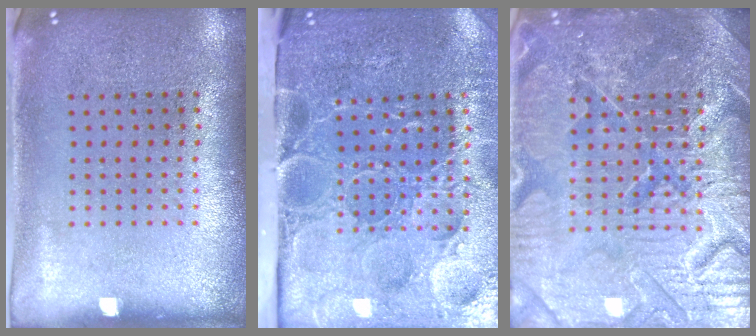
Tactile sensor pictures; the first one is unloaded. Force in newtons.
{"total": 5.2, "press": 4.2, "slide": 3.0}
{"total": 6.4, "press": 6.3, "slide": 0.7}